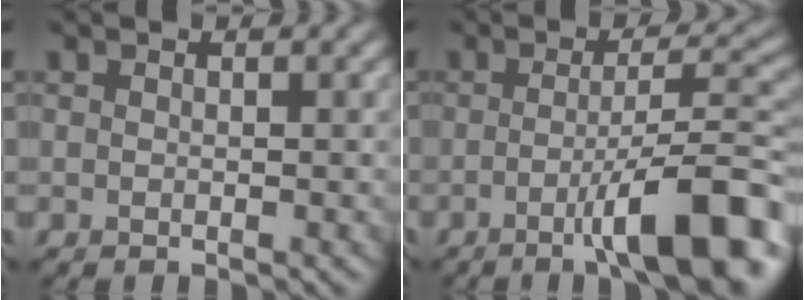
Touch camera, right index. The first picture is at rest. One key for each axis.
{"total": 10.2, "fx": -4.3, "fy": 2.0, "fz": 9.0, "tx": -0.120, "ty": 0.014, "tz": -0.067}